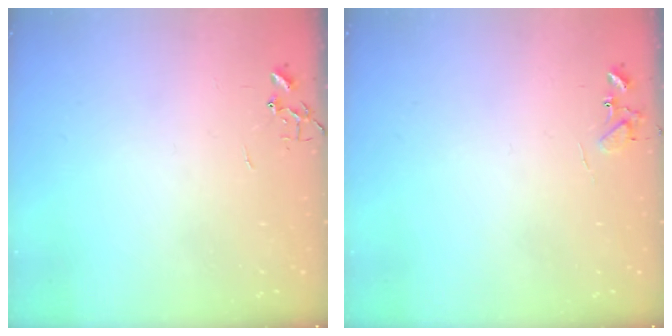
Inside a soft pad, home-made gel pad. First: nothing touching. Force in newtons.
{"total": 7.6, "press": 7.6, "slide": 0.6}